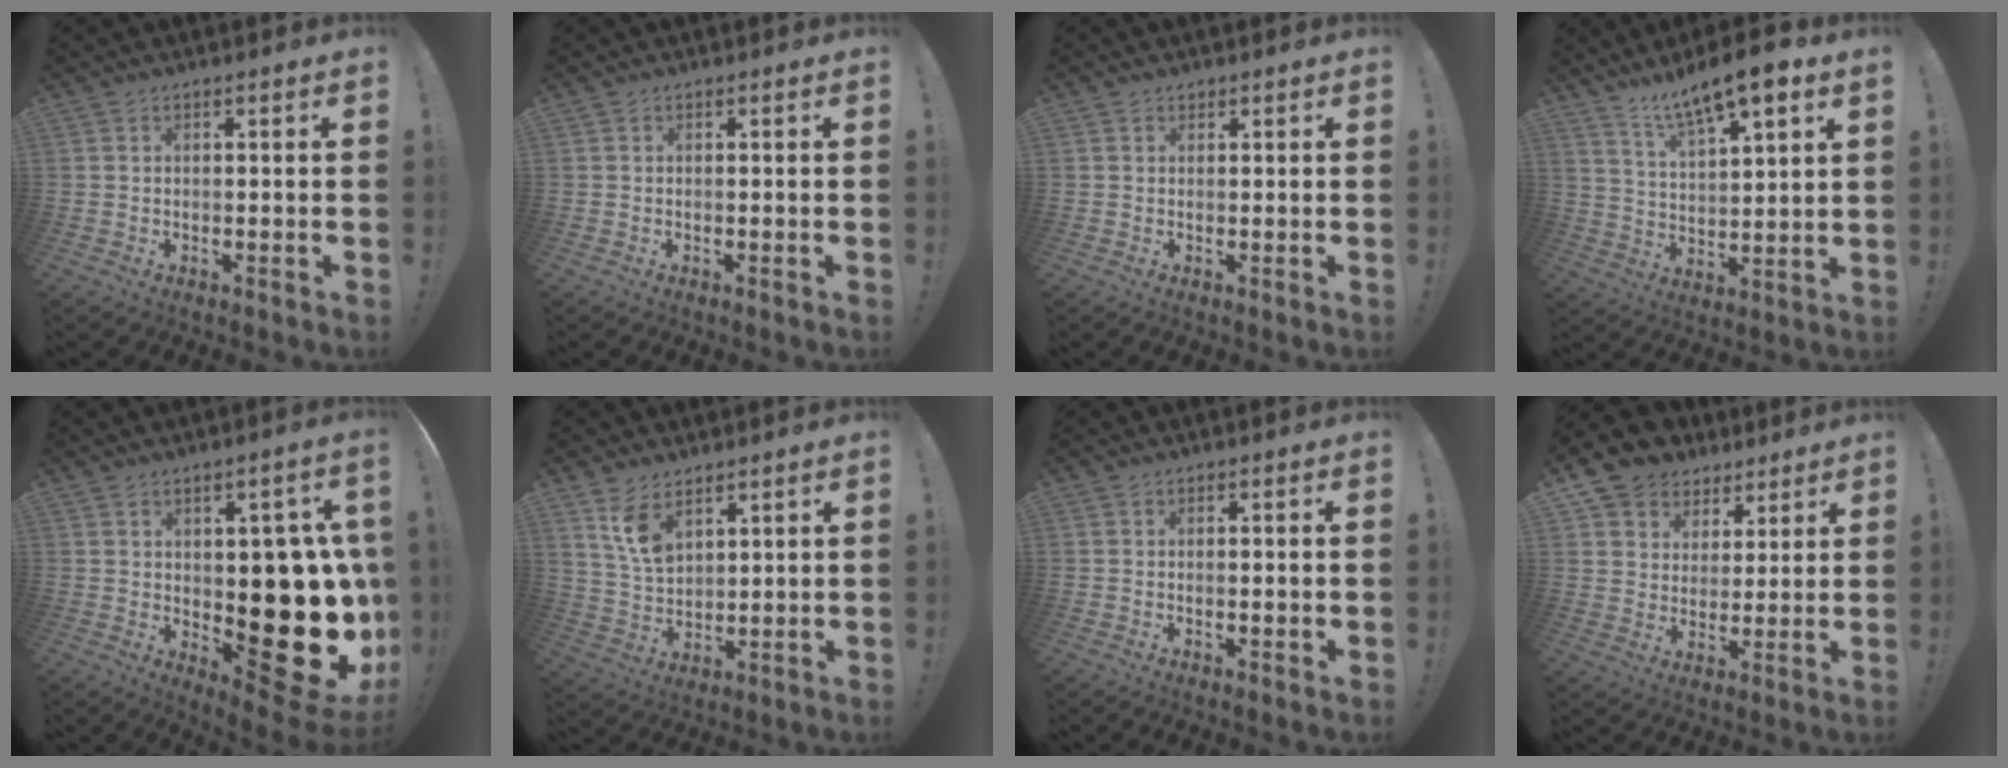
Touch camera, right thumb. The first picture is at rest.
{"total": 0.0}
{"total": 0.8, "force": [0.7, 0.4, 0.1], "torque": [0.002, -0.002, 0.013]}
{"total": 10.8, "force": [8.8, 1.9, 6.1], "torque": [-0.104, -0.061, 0.151]}
{"total": 19.6, "force": [-0.7, 10.7, 16.3], "torque": [-0.180, -0.011, 0.013]}
{"total": 8.9, "force": [5.5, 5.0, 4.9], "torque": [-0.087, -0.024, 0.107]}
{"total": 1.1, "force": [-0.2, 0.1, 1.1], "torque": [-0.016, 0.000, -0.005]}
{"total": 9.7, "force": [5.8, 7.6, 2.0], "torque": [-0.033, -0.040, 0.117]}